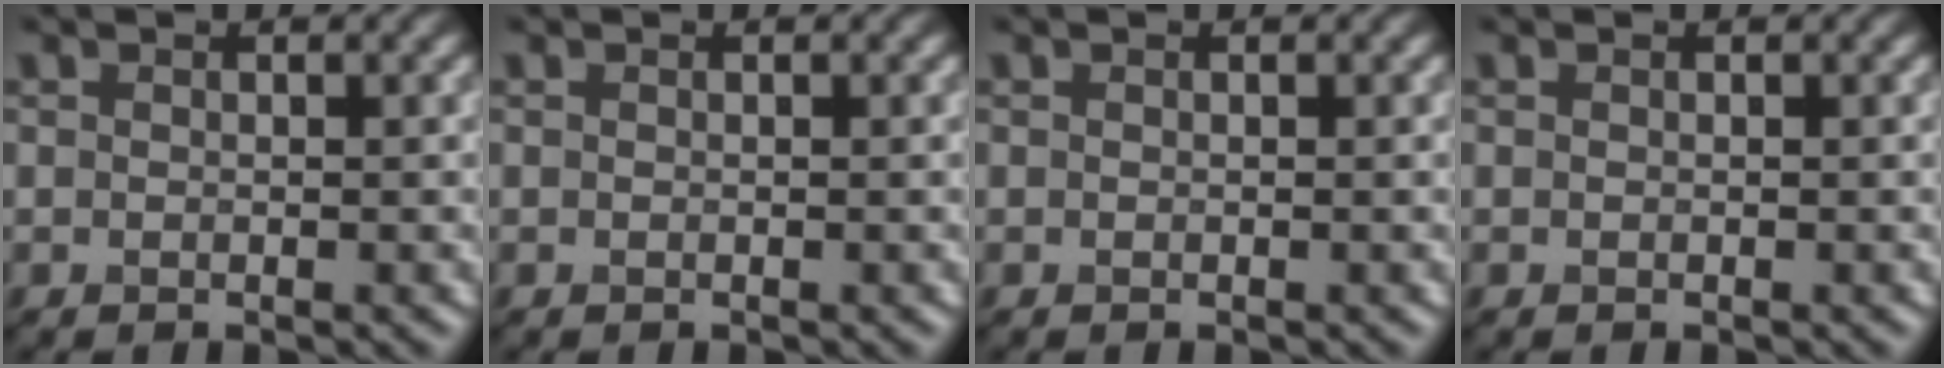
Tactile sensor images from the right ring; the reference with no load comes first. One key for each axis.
{"total": 0.0}
{"total": 0.0}
{"total": 0.0}